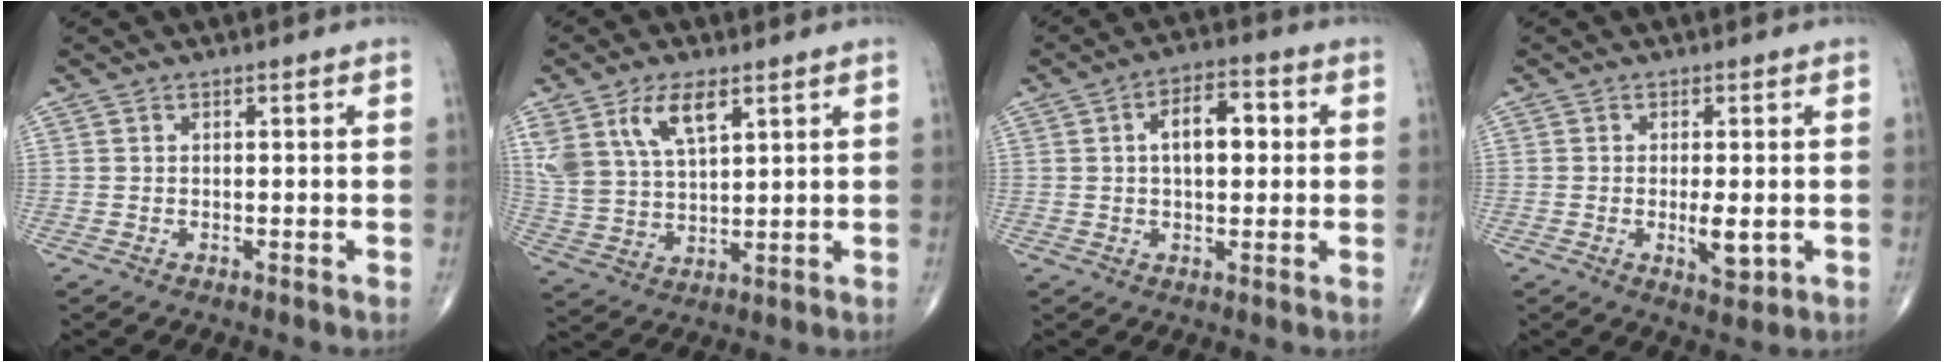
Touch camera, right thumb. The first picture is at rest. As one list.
[{"total": 11.5, "force": [6.1, 5.5, 8.0], "torque": [-0.156, -0.017, 0.126]}, {"total": 8.2, "force": [1.2, 4.3, 6.9], "torque": [-0.095, 0.016, 0.014]}, {"total": 4.5, "force": [-0.7, 1.7, 4.1], "torque": [-0.062, -0.010, -0.009]}]